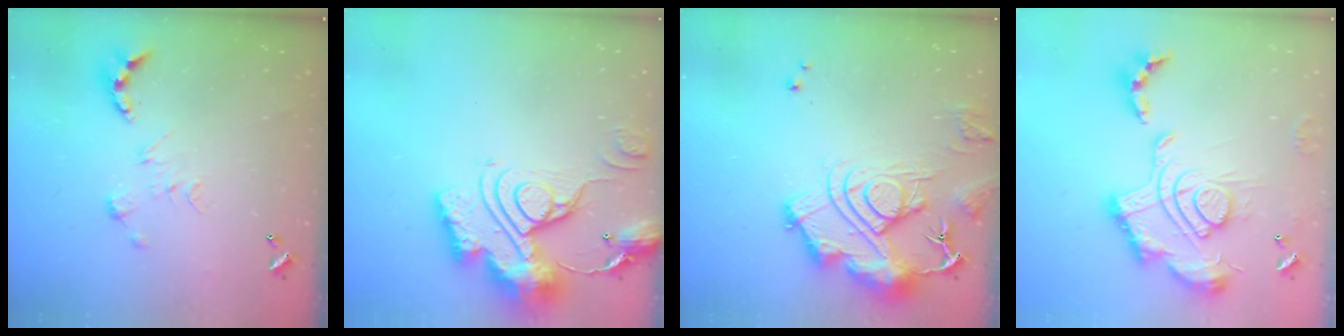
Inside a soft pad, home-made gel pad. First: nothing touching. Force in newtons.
{"total": 21.4, "press": 21.3, "slide": 2.0}
{"total": 16.2, "press": 16.1, "slide": 1.7}
{"total": 2.5, "press": 1.9, "slide": 1.7}